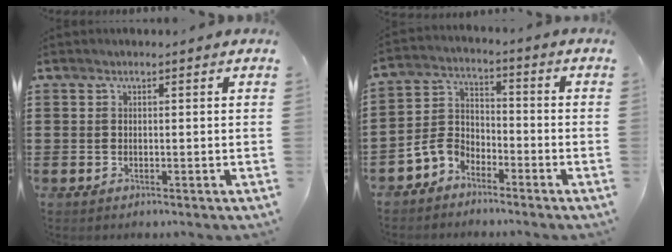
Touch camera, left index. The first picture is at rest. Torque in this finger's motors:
{"motor_torque": [0.25, 0.25, 0.14, 0.06]}